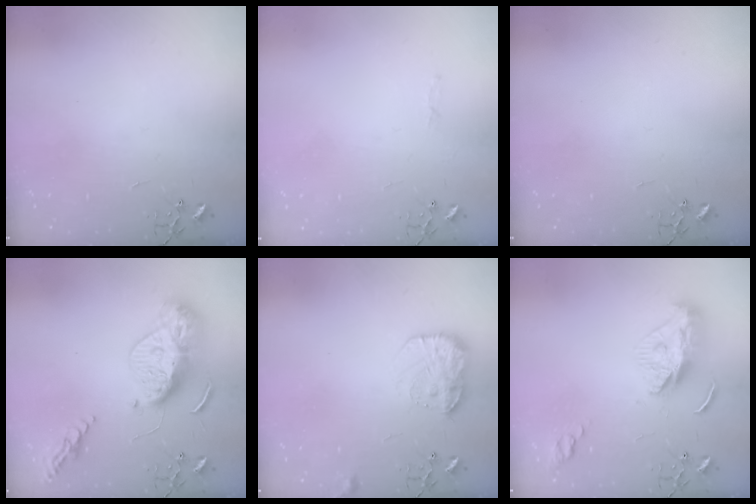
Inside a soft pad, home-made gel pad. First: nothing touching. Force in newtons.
{"total": 2.8, "press": 2.8, "slide": 0.4}
{"total": 0.0}
{"total": 18.2, "press": 18.1, "slide": 1.5}
{"total": 13.9, "press": 13.9, "slide": 1.0}
{"total": 10.9, "press": 10.9, "slide": 0.9}